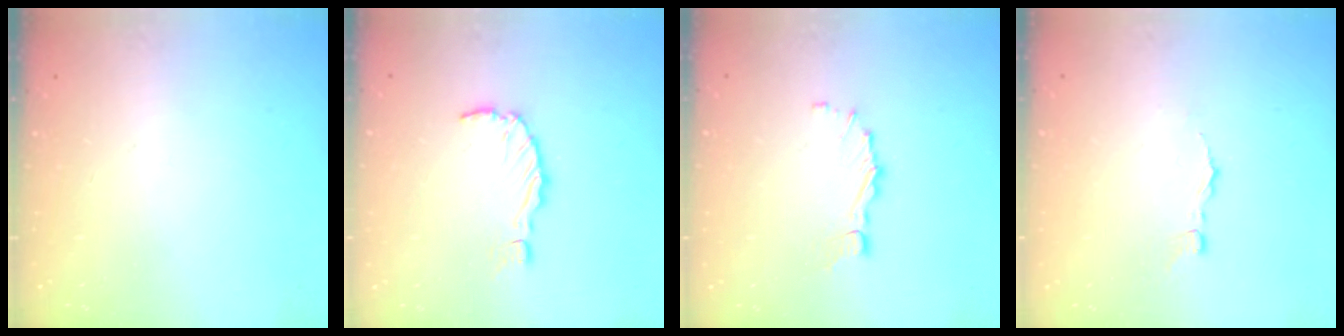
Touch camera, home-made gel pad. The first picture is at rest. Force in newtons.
{"total": 1.5, "press": 1.4, "slide": 0.3}
{"total": 5.2, "press": 5.2, "slide": 0.2}
{"total": 3.8, "press": 3.8, "slide": 0.3}